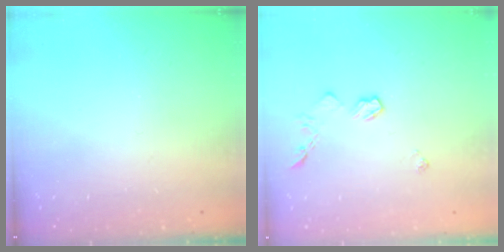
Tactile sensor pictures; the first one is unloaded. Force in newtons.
{"total": 5.6, "press": 5.6, "slide": 0.4}